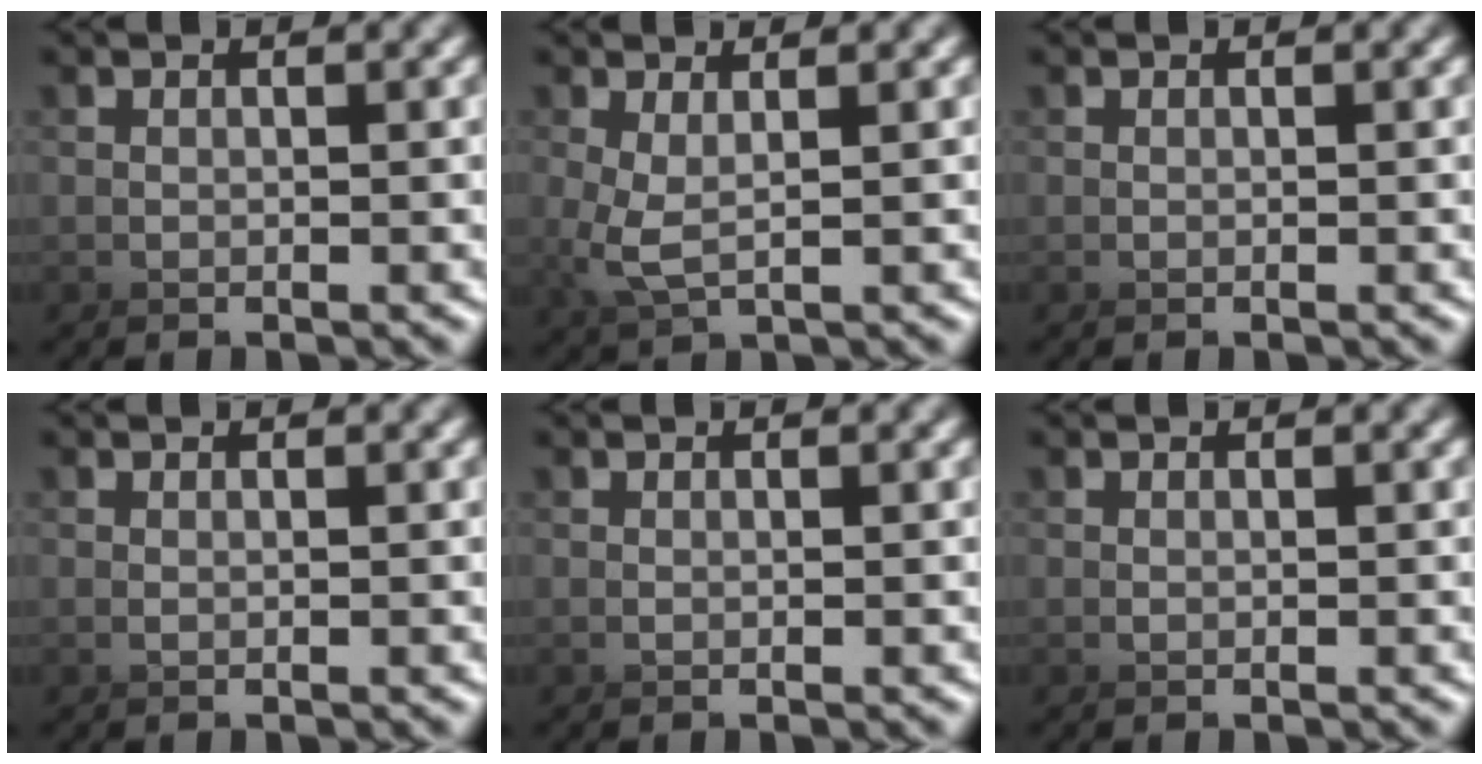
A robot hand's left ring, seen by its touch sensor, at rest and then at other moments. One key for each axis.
{"total": 1.6, "fx": 0.3, "fy": -0.6, "fz": 1.4, "tx": -0.067, "ty": -0.006, "tz": 0.010}
{"total": 0.0}
{"total": 0.6, "fx": 0.0, "fy": -0.6, "fz": 0.2, "tx": 0.004, "ty": 0.003, "tz": 0.001}
{"total": 0.0}
{"total": 0.0}